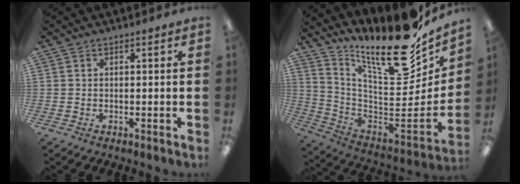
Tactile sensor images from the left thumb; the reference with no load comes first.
{"total": 21.3, "force": [16.5, 5.1, 12.5], "torque": [-0.158, -0.150, 0.263]}